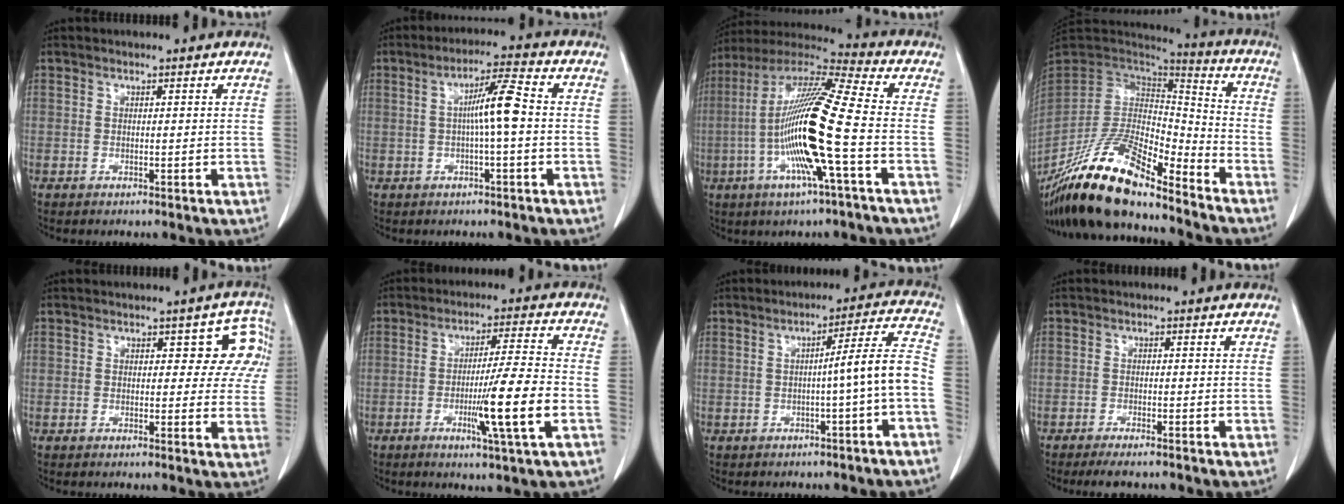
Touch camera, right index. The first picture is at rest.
{"total": 6.4, "force": [0.0, 0.0, 6.4], "torque": [-0.112, 0.012, -0.002]}
{"total": 18.2, "force": [-3.7, 0.2, 17.9], "torque": [-0.352, -0.004, -0.080]}
{"total": 21.1, "force": [-16.5, 4.8, 12.2], "torque": [-0.252, -0.011, -0.311]}
{"total": 6.3, "force": [1.9, 3.6, 4.8], "torque": [-0.022, 0.021, 0.016]}
{"total": 10.3, "force": [-2.9, -1.0, 9.8], "torque": [-0.168, -0.015, -0.051]}
{"total": 7.1, "force": [-1.7, -1.2, 6.8], "torque": [-0.090, 0.016, -0.024]}
{"total": 3.8, "force": [-3.2, 0.6, 1.9], "torque": [-0.024, -0.006, -0.049]}